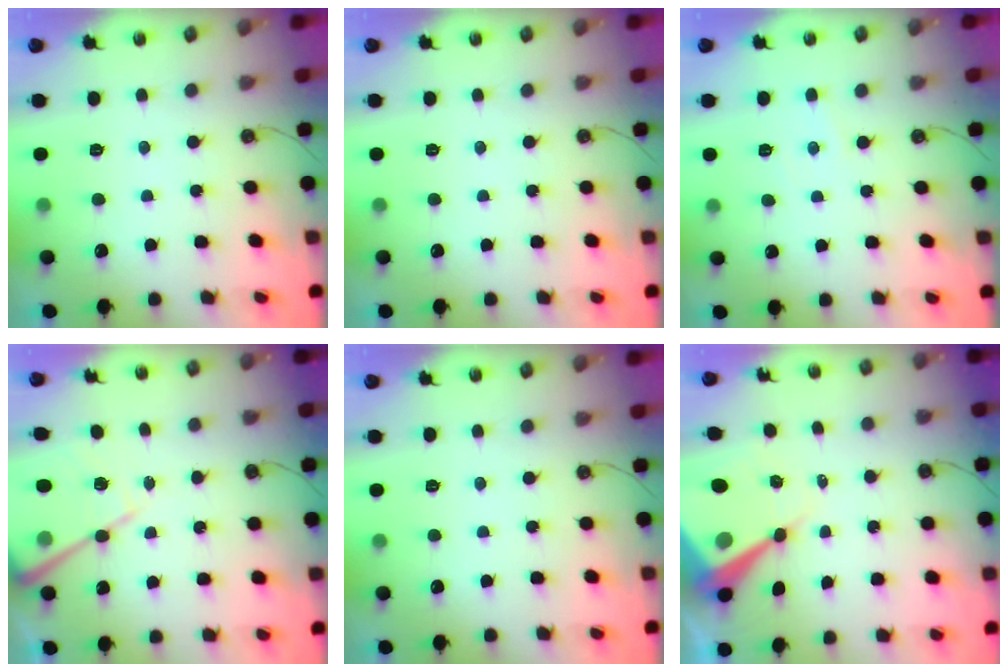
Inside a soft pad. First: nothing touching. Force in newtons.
{"total": 0.0}
{"total": 4.3, "press": 4.3, "slide": 0.5}
{"total": 13.4, "press": 13.4, "slide": 1.5}
{"total": 0.0}
{"total": 13.4, "press": 13.3, "slide": 1.4}